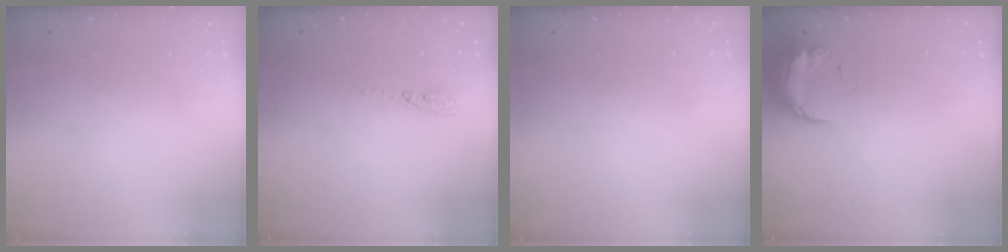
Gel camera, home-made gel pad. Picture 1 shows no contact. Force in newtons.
{"total": 9.3, "press": 5.1, "slide": 7.7}
{"total": 0.0}
{"total": 11.2, "press": 9.8, "slide": 5.5}